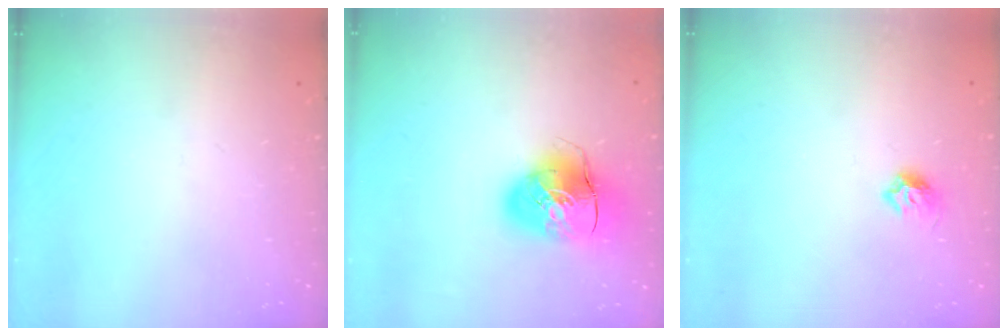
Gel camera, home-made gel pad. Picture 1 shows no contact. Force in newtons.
{"total": 11.3, "press": 11.1, "slide": 2.0}
{"total": 6.2, "press": 6.1, "slide": 0.9}